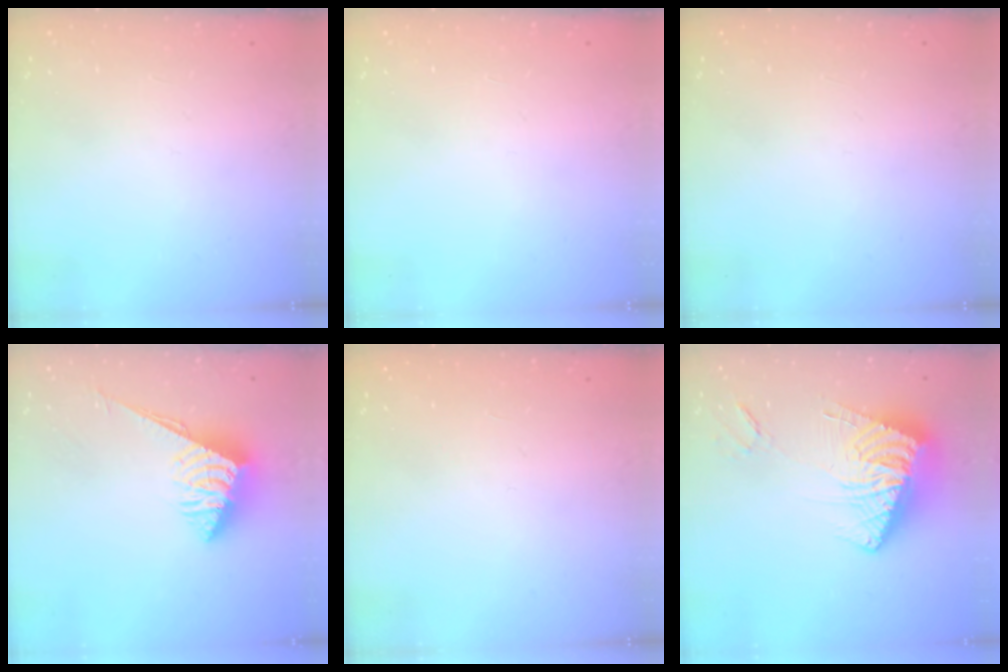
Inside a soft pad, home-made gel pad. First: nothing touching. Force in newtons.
{"total": 0.0}
{"total": 0.0}
{"total": 6.7, "press": 6.6, "slide": 0.4}
{"total": 0.0}
{"total": 16.3, "press": 16.2, "slide": 1.8}